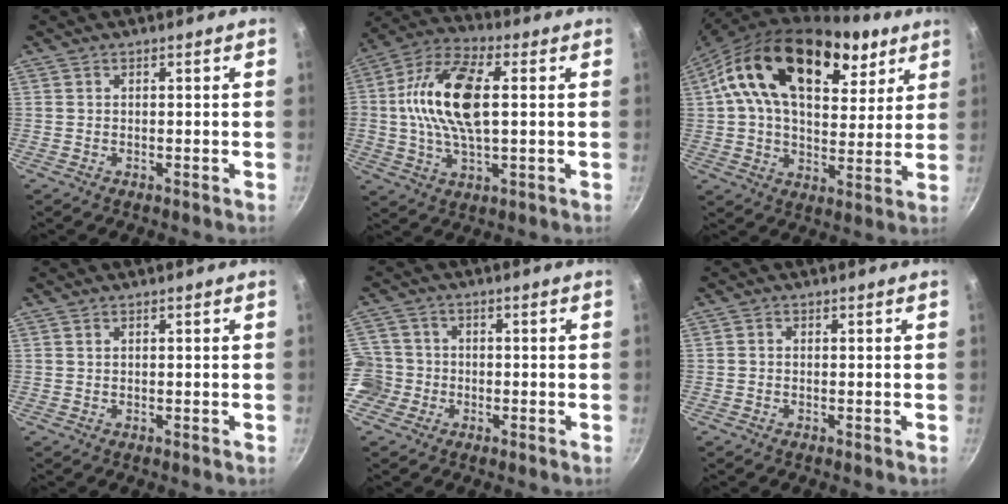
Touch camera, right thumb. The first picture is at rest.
{"total": 16.2, "force": [1.9, 7.7, 14.1], "torque": [-0.270, 0.022, 0.022]}
{"total": 25.1, "force": [10.6, 14.9, 17.2], "torque": [-0.268, -0.006, 0.158]}
{"total": 0.0}
{"total": 7.3, "force": [-2.5, 6.7, 1.6], "torque": [-0.013, 0.030, -0.056]}
{"total": 0.5, "force": [-0.2, 0.4, 0.3], "torque": [-0.004, 0.002, -0.005]}